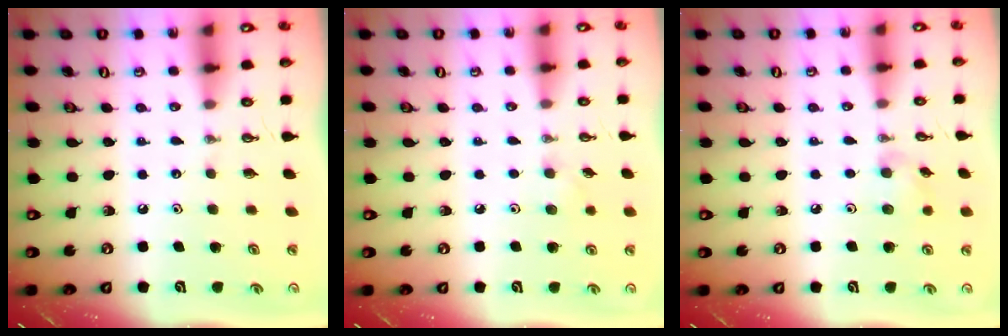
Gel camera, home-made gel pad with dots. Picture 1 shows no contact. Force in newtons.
{"total": 5.2, "press": 5.0, "slide": 1.4}
{"total": 6.1, "press": 6.0, "slide": 1.0}